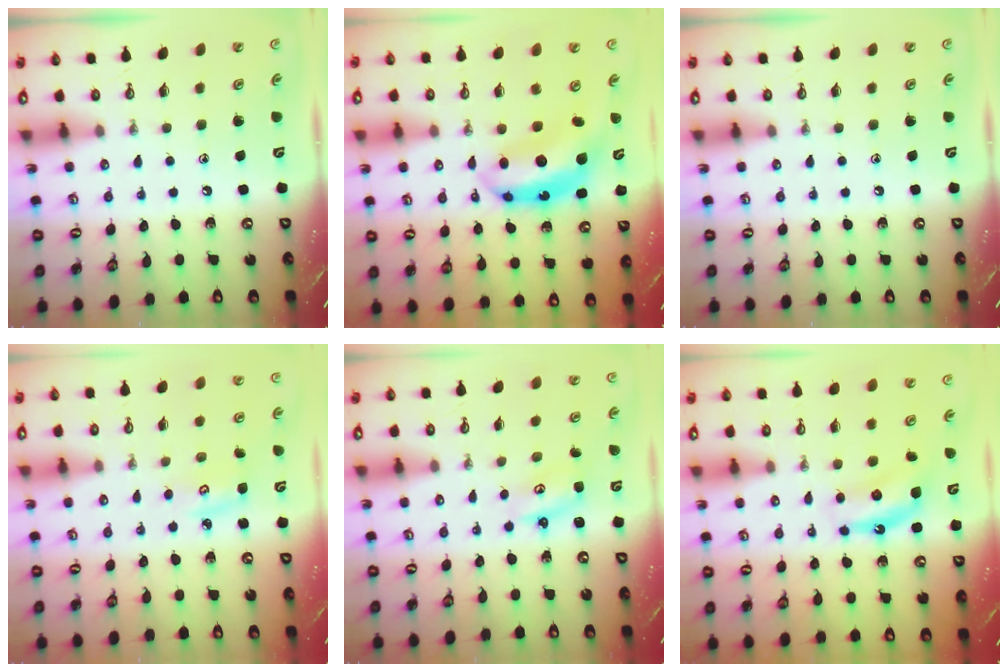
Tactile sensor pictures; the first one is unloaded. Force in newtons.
{"total": 8.3, "press": 8.3, "slide": 0.7}
{"total": 0.0}
{"total": 4.0, "press": 4.0, "slide": 0.4}
{"total": 2.6, "press": 2.6, "slide": 0.2}
{"total": 6.5, "press": 6.4, "slide": 1.0}